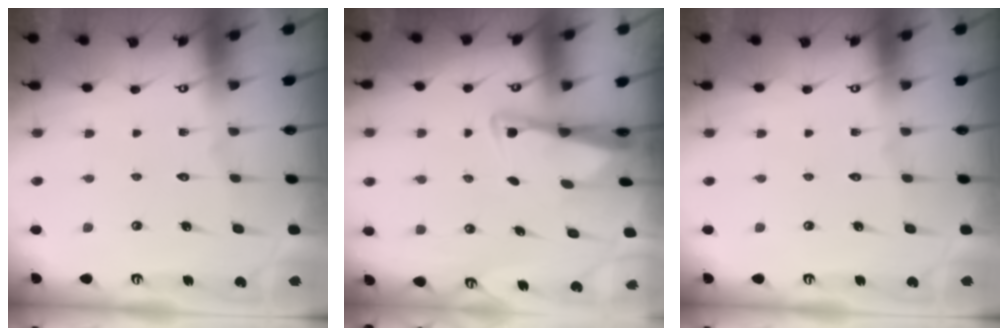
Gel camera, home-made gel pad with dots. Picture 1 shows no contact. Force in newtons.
{"total": 2.5, "press": 2.5, "slide": 0.5}
{"total": 0.0}